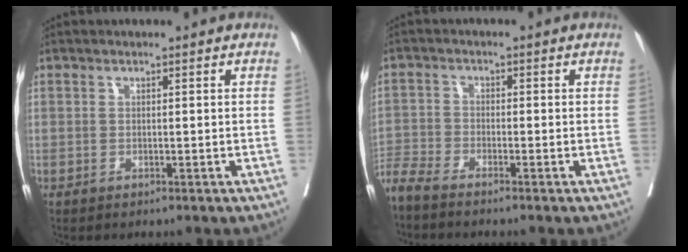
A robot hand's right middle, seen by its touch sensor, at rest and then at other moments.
{"total": 3.9, "force": [-3.7, -0.5, 1.2], "torque": [-0.025, -0.011, -0.075]}